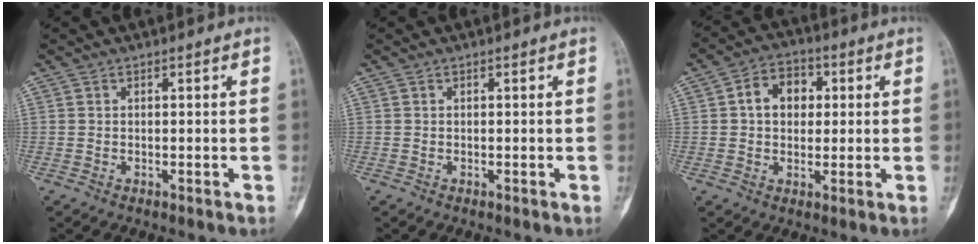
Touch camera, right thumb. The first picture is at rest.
{"total": 0.0}
{"total": 8.1, "force": [1.5, 6.1, 5.1], "torque": [-0.053, 0.013, 0.017]}